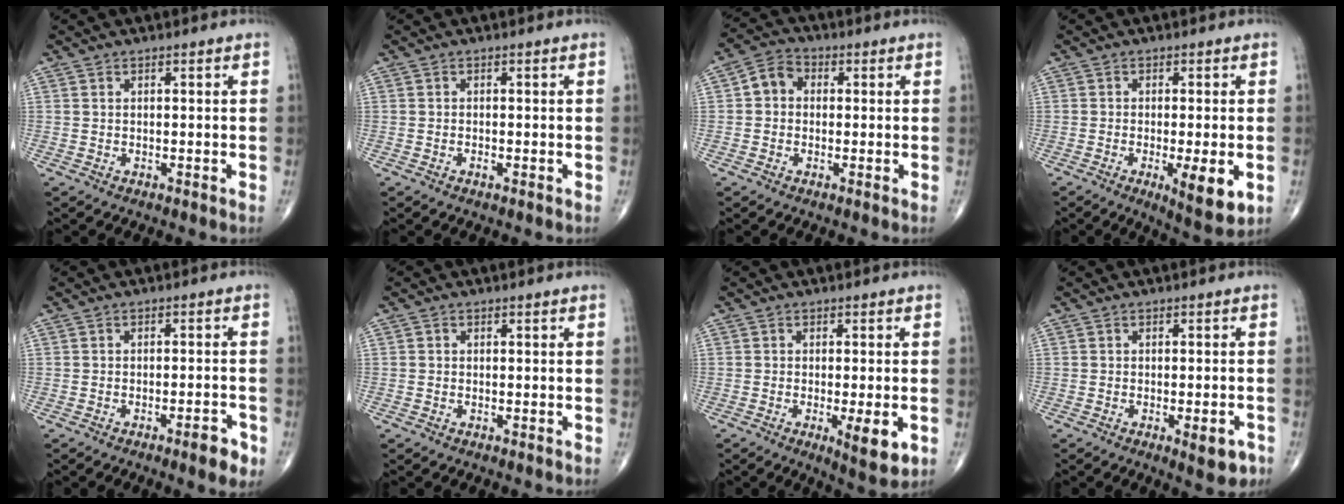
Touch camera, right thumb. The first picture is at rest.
{"total": 0.6, "force": [-0.3, 0.2, 0.5], "torque": [-0.012, -0.001, -0.005]}
{"total": 5.1, "force": [0.2, 4.3, 2.7], "torque": [-0.033, 0.017, -0.008]}
{"total": 7.8, "force": [-2.2, 2.0, 7.3], "torque": [-0.106, -0.019, -0.031]}
{"total": 4.3, "force": [-2.4, 1.0, 3.5], "torque": [-0.043, 0.010, -0.033]}
{"total": 0.5, "force": [-0.1, 0.5, 0.2], "torque": [-0.002, 0.002, -0.006]}
{"total": 6.6, "force": [-1.9, 1.6, 6.1], "torque": [-0.090, -0.016, -0.026]}
{"total": 4.9, "force": [-2.2, 1.7, 4.1], "torque": [-0.041, 0.004, -0.022]}